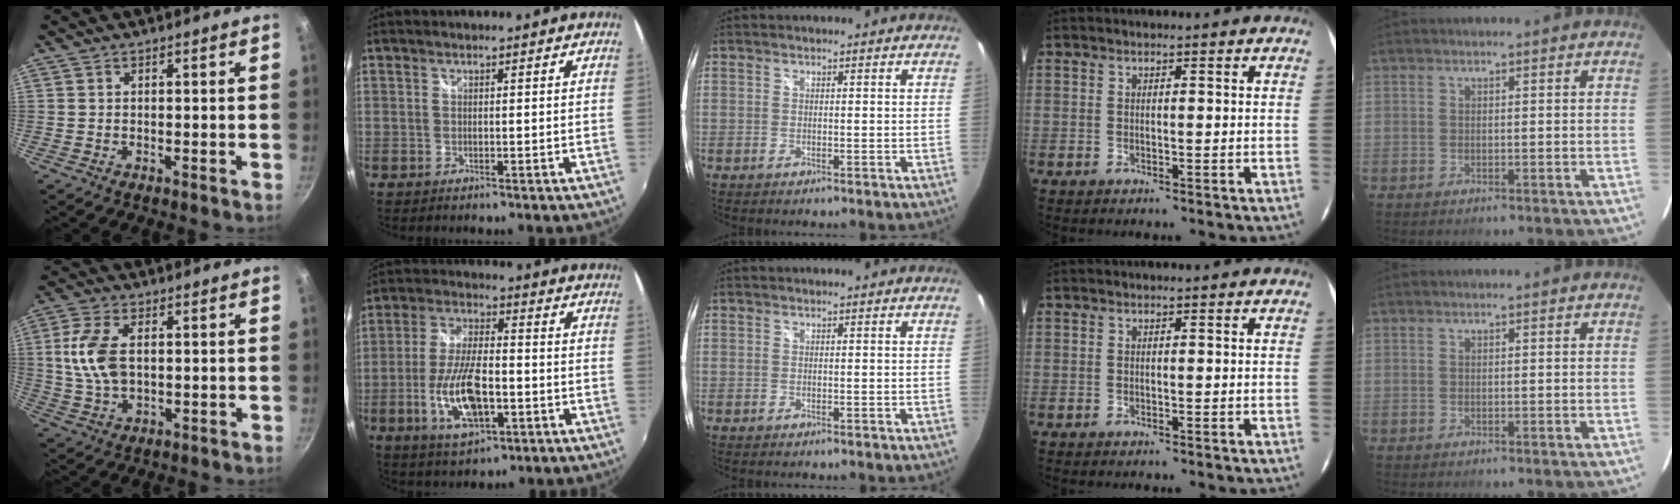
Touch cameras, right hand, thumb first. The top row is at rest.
{"thumb": {"total": 9.6, "force": [1.3, 5.6, 7.7], "torque": [-0.154, 0.000, 0.024]}, "index": {"total": 13.6, "force": [-4.0, 5.5, 11.7], "torque": [-0.239, -0.008, -0.071]}}